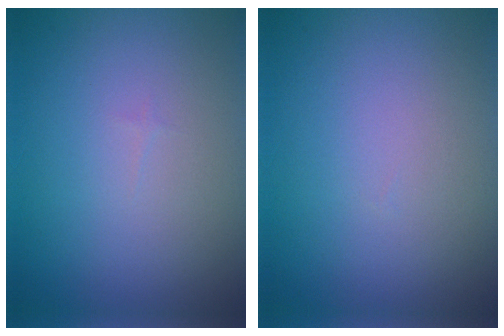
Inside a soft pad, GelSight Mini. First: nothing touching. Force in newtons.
{"total": 0.0}